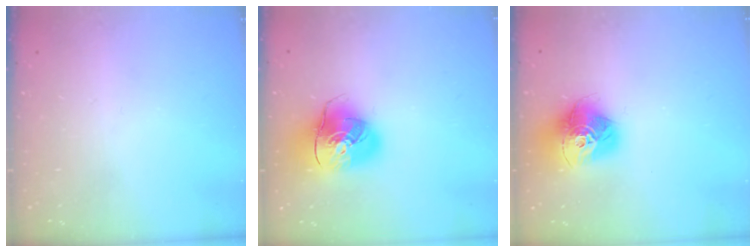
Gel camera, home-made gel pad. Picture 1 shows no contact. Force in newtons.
{"total": 16.3, "press": 16.1, "slide": 2.4}
{"total": 17.0, "press": 16.9, "slide": 1.5}